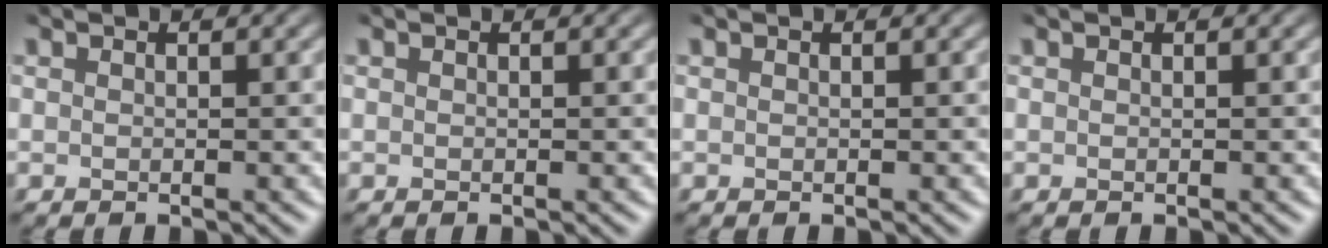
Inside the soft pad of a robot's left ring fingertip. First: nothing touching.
{"total": 0.0}
{"total": 0.0}
{"total": 0.0}